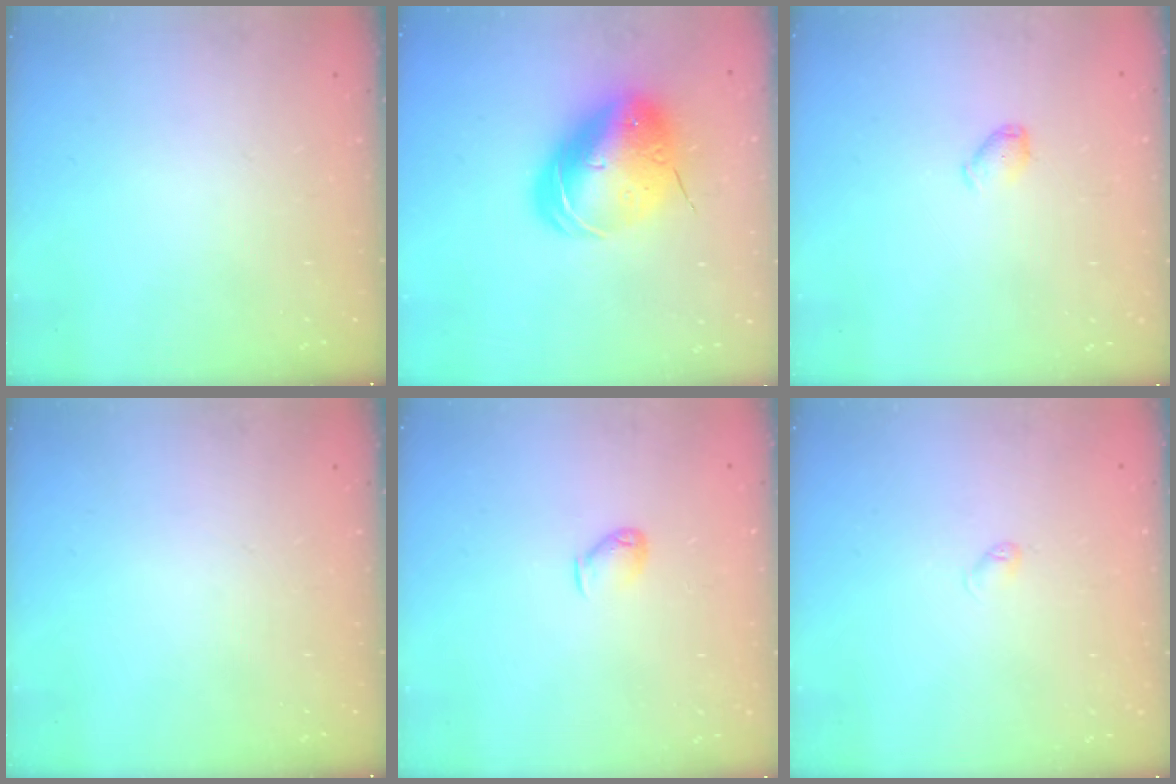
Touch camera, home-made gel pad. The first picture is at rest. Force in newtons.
{"total": 17.1, "press": 16.8, "slide": 3.0}
{"total": 4.6, "press": 4.5, "slide": 0.8}
{"total": 0.0}
{"total": 3.6, "press": 3.5, "slide": 0.6}
{"total": 2.6, "press": 2.6, "slide": 0.4}